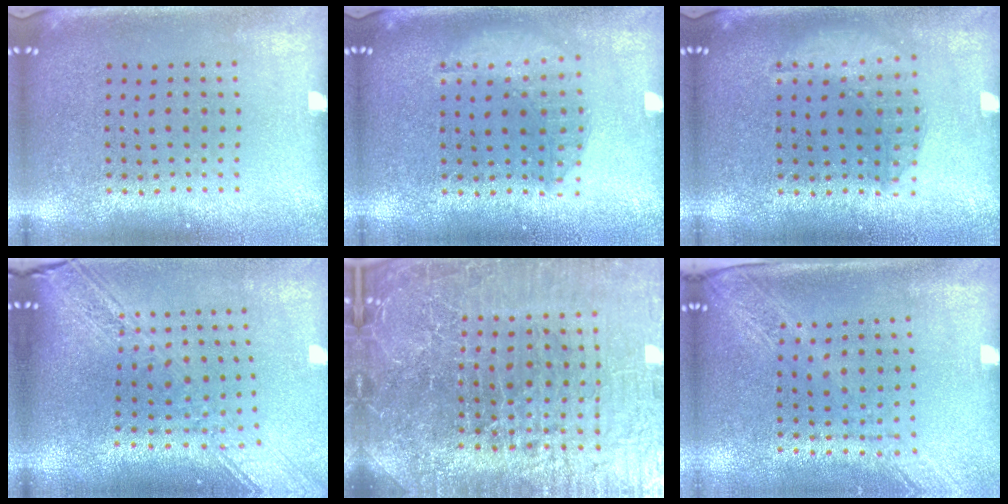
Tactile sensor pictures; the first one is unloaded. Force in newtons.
{"total": 1.4, "press": 1.3, "slide": 0.3}
{"total": 1.4, "press": 1.4, "slide": 0.3}
{"total": 2.9, "press": 2.2, "slide": 1.9}
{"total": 7.6, "press": 6.6, "slide": 3.8}
{"total": 2.1, "press": 1.7, "slide": 1.2}